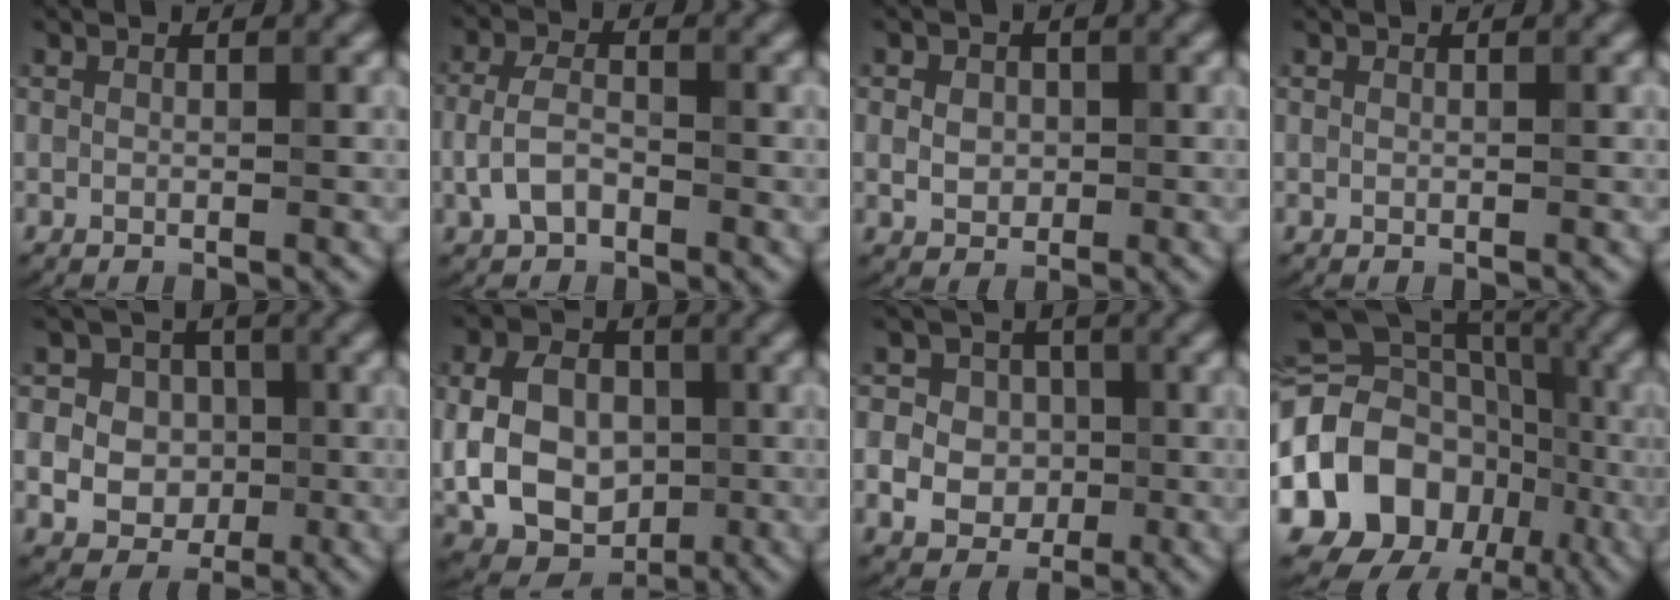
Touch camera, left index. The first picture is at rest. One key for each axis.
{"total": 3.0, "fx": -1.2, "fy": 1.8, "fz": 2.1, "tx": -0.044, "ty": 0.006, "tz": -0.029}
{"total": 2.5, "fx": 0.2, "fy": 2.1, "fz": 1.3, "tx": -0.020, "ty": 0.002, "tz": -0.001}
{"total": 0.0}
{"total": 8.3, "fx": 0.2, "fy": 7.7, "fz": 3.1, "tx": -0.062, "ty": 0.032, "tz": -0.016}
{"total": 9.1, "fx": -0.8, "fy": 6.8, "fz": 6.0, "tx": -0.115, "ty": 0.002, "tz": -0.023}
{"total": 6.9, "fx": -0.4, "fy": 6.3, "fz": 2.7, "tx": -0.037, "ty": 0.025, "tz": -0.037}
{"total": 16.6, "fx": -4.2, "fy": 13.8, "fz": 8.2, "tx": -0.159, "ty": 0.003, "tz": -0.097}